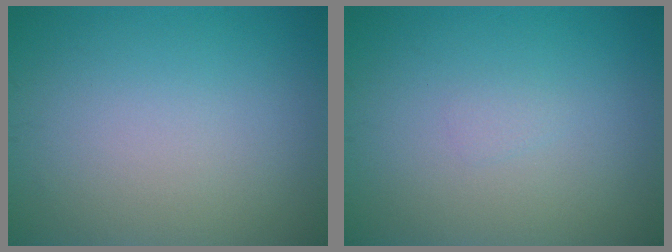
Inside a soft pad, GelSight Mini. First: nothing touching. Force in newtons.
{"total": 0.6, "press": 0.6, "slide": 0.1}